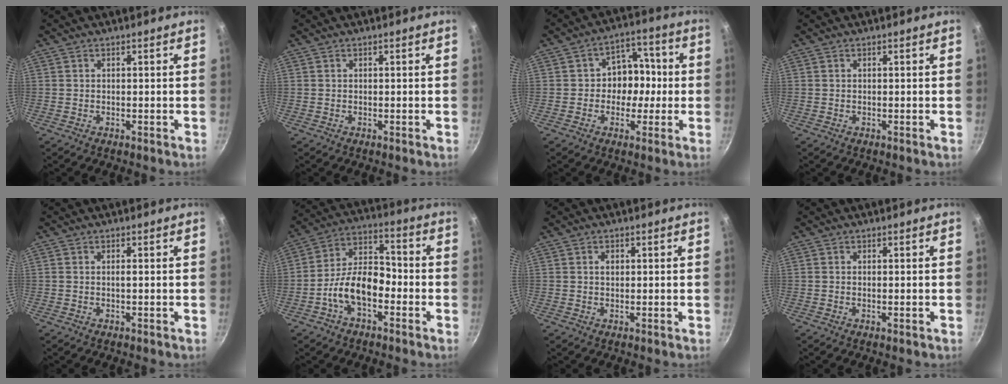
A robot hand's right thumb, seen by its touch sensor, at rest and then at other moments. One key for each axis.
{"total": 0.0}
{"total": 8.9, "fx": -0.8, "fy": 7.4, "fz": 4.8, "tx": -0.007, "ty": 0.027, "tz": -0.022}
{"total": 0.0}
{"total": 0.5, "fx": -0.1, "fy": 0.0, "fz": 0.5, "tx": -0.010, "ty": 0.001, "tz": -0.002}
{"total": 11.4, "fx": -4.4, "fy": 6.4, "fz": 8.4, "tx": -0.124, "ty": 0.056, "tz": -0.090}
{"total": 1.4, "fx": 0.3, "fy": 1.0, "fz": 0.9, "tx": -0.009, "ty": 0.002, "tz": 0.004}
{"total": 0.7, "fx": -0.2, "fy": 0.1, "fz": 0.7, "tx": -0.013, "ty": -0.001, "tz": -0.004}